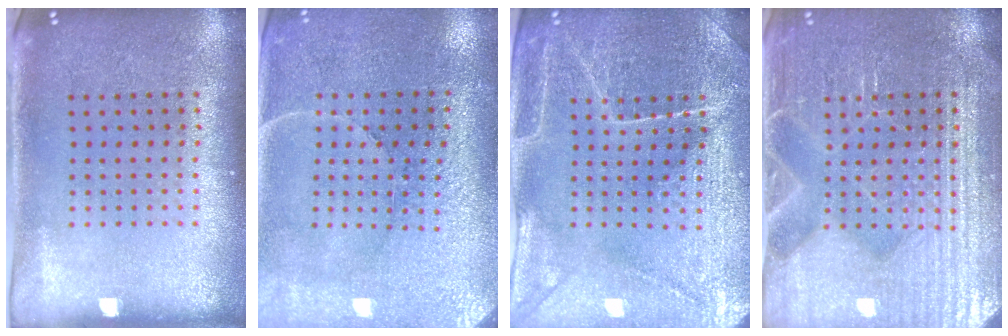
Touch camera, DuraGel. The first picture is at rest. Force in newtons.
{"total": 3.1, "press": 3.1, "slide": 0.6}
{"total": 4.0, "press": 3.9, "slide": 1.1}
{"total": 4.5, "press": 4.4, "slide": 0.9}